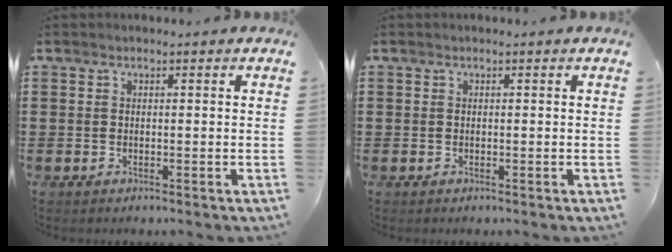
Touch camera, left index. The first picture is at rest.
{"total": 0.0}